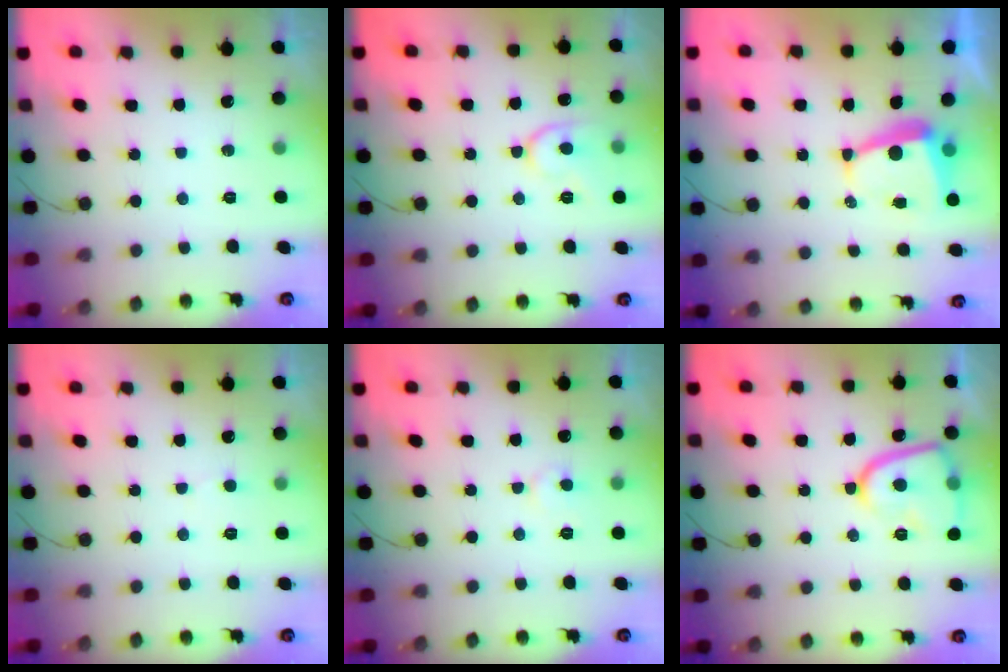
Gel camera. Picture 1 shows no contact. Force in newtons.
{"total": 9.5, "press": 9.4, "slide": 0.9}
{"total": 6.4, "press": 6.4, "slide": 0.6}
{"total": 4.1, "press": 4.1, "slide": 0.3}
{"total": 4.7, "press": 4.7, "slide": 0.2}
{"total": 13.8, "press": 13.7, "slide": 1.4}